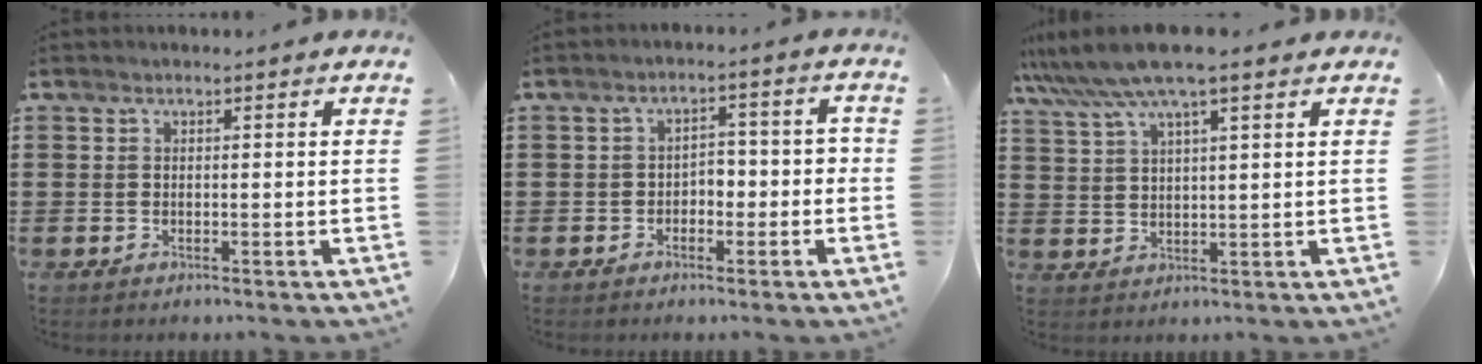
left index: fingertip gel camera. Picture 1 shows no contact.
{"total": 3.1, "force": [-1.8, 1.8, 1.6], "torque": [-0.034, 0.009, -0.041]}
{"total": 7.8, "force": [5.9, 0.5, 5.1], "torque": [-0.114, -0.013, 0.105]}